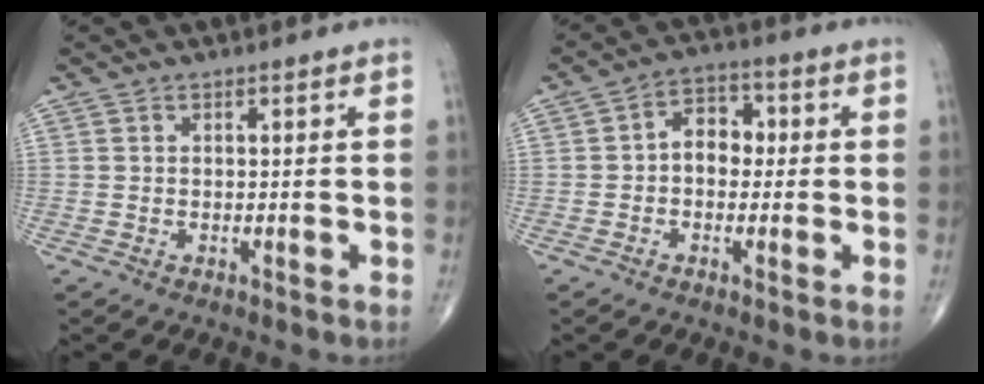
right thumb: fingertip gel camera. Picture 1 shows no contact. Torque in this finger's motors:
{"motor_torque": [-0.18, 0.28, 0.28, 0.20, 0.00]}